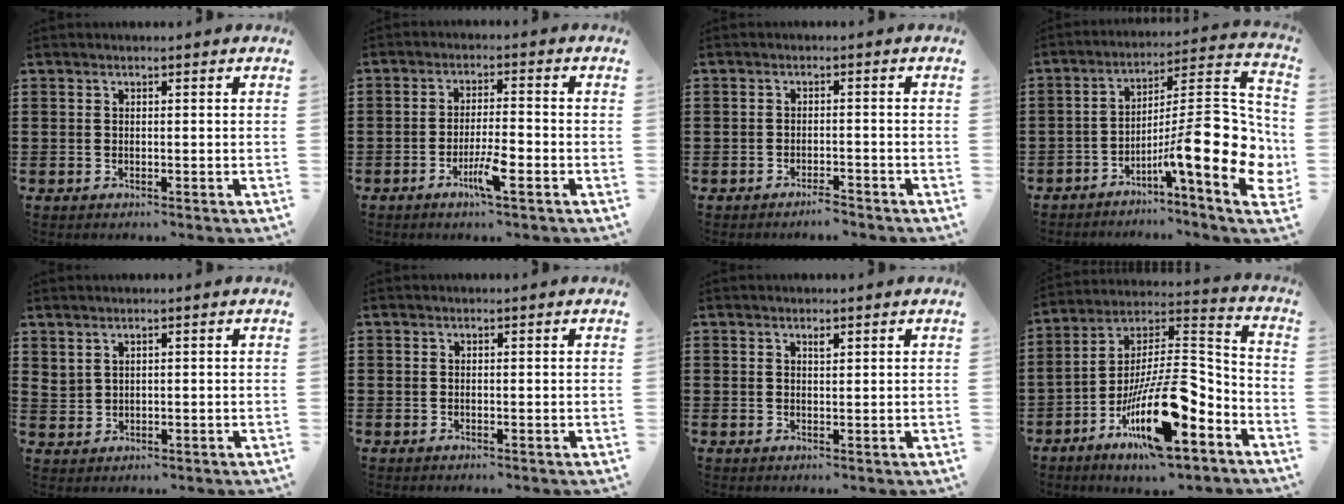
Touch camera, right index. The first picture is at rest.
{"total": 5.2, "force": [-2.5, 0.7, 4.6], "torque": [-0.088, -0.006, -0.046]}
{"total": 2.1, "force": [-2.0, 0.2, 0.2], "torque": [-0.010, 0.000, -0.043]}
{"total": 15.2, "force": [-4.1, 3.1, 14.3], "torque": [-0.213, -0.028, -0.074]}
{"total": 1.5, "force": [1.1, 0.9, 0.6], "torque": [-0.015, 0.003, 0.021]}
{"total": 0.0}
{"total": 0.9, "force": [0.6, 0.3, 0.5], "torque": [-0.012, 0.001, 0.011]}
{"total": 17.3, "force": [-8.6, 4.9, 14.1], "torque": [-0.277, 0.007, -0.151]}